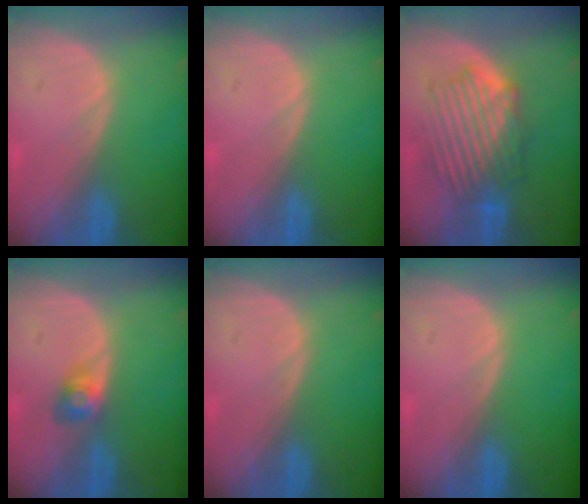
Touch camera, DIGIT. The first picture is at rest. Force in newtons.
{"total": 0.0}
{"total": 8.4, "press": 8.1, "slide": 2.2}
{"total": 2.8, "press": 2.6, "slide": 1.0}
{"total": 0.0}
{"total": 0.0}